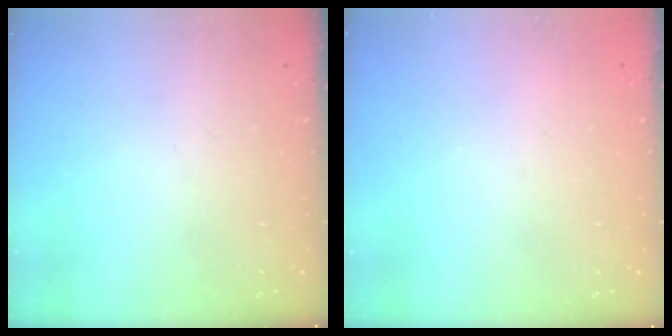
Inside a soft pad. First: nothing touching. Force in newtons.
{"total": 2.2, "press": 2.2, "slide": 0.1}